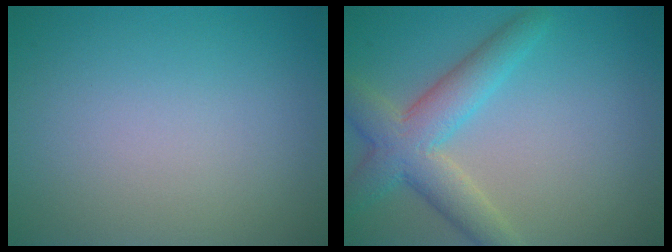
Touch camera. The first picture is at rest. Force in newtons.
{"total": 5.5, "press": 5.4, "slide": 0.3}